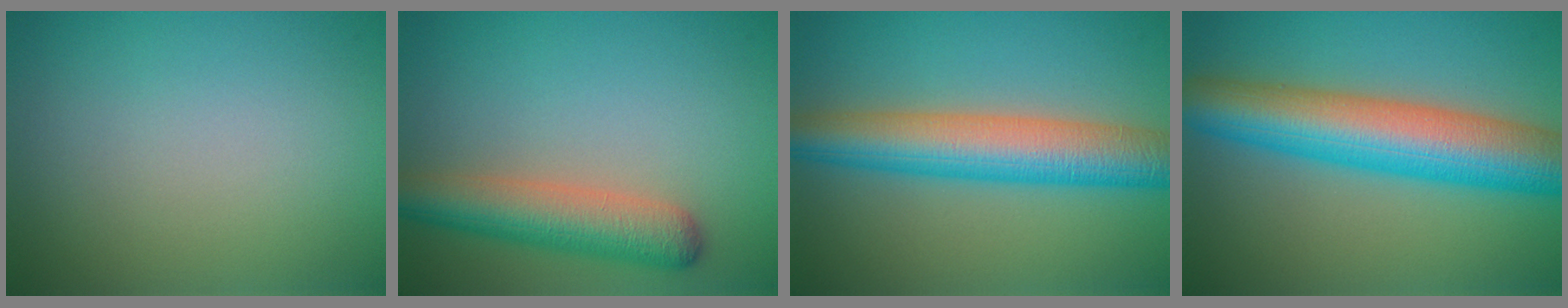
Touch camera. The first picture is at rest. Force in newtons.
{"total": 5.5, "press": 5.5, "slide": 0.2}
{"total": 7.9, "press": 7.9, "slide": 0.3}
{"total": 10.0, "press": 10.0, "slide": 0.2}